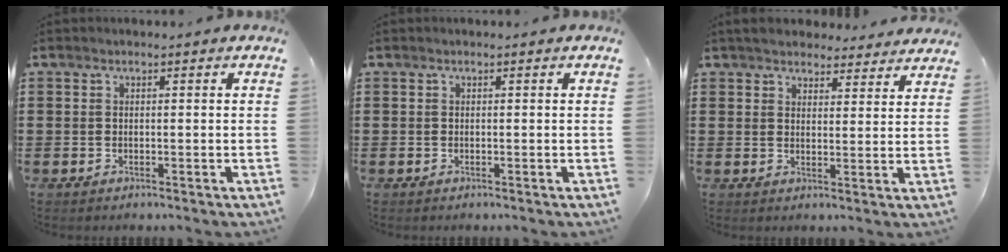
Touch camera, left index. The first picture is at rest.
{"total": 0.0}
{"total": 4.1, "force": [4.0, 0.8, 0.6], "torque": [-0.024, -0.011, 0.073]}